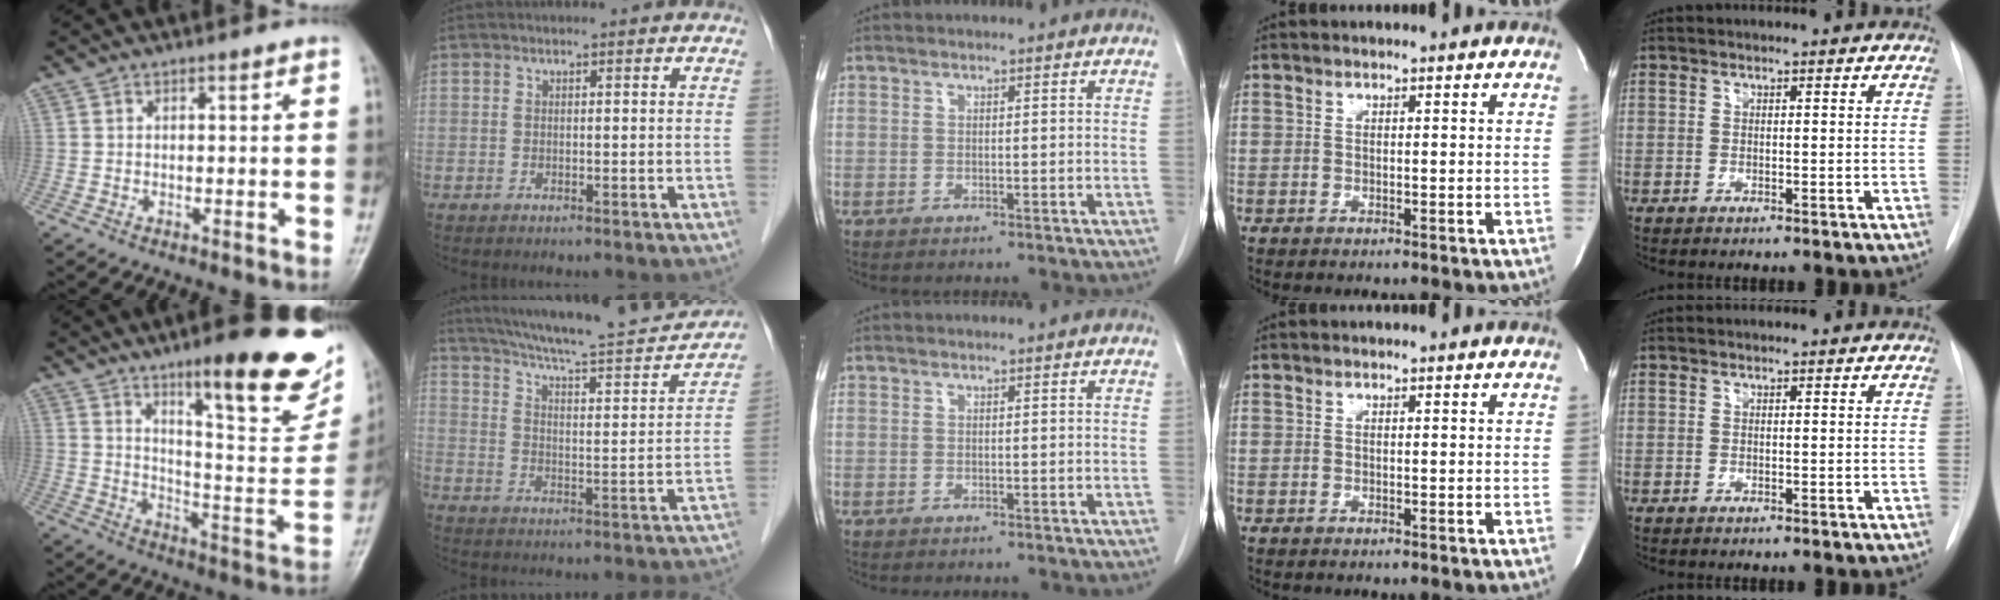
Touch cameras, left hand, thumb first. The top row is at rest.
{"thumb": {"total": 24.0, "force": [14.2, 6.0, 18.4], "torque": [-0.208, -0.063, 0.211]}, "index": {"total": 20.2, "force": [18.7, 1.5, 7.7], "torque": [-0.125, -0.020, 0.261]}}